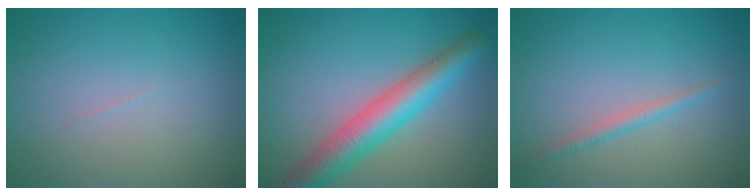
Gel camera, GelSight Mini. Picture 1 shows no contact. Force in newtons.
{"total": 6.3, "press": 6.3, "slide": 0.1}
{"total": 1.3, "press": 1.3, "slide": 0.0}